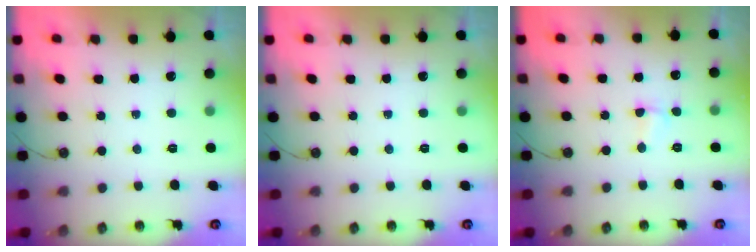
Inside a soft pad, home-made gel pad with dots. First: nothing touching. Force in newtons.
{"total": 0.0}
{"total": 3.2, "press": 3.1, "slide": 0.7}